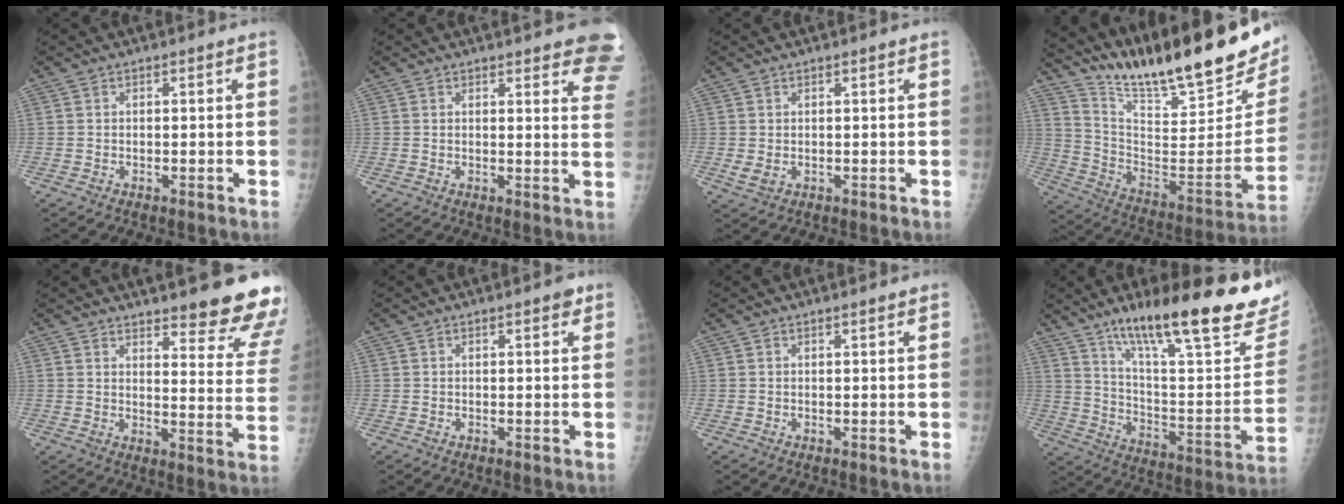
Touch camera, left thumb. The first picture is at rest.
{"total": 11.0, "force": [8.6, 2.9, 6.2], "torque": [-0.036, -0.036, 0.076]}
{"total": 2.1, "force": [0.3, 1.2, 1.7], "torque": [-0.030, -0.003, 0.013]}
{"total": 28.6, "force": [22.4, 5.3, 17.0], "torque": [-0.241, -0.117, 0.351]}
{"total": 17.5, "force": [14.3, 3.6, 9.4], "torque": [-0.085, -0.108, 0.168]}
{"total": 1.7, "force": [1.0, 0.5, 1.2], "torque": [-0.013, -0.002, 0.011]}
{"total": 1.1, "force": [0.9, 0.0, 0.7], "torque": [-0.006, 0.002, 0.015]}
{"total": 30.5, "force": [19.6, 6.8, 22.3], "torque": [-0.304, -0.060, 0.307]}